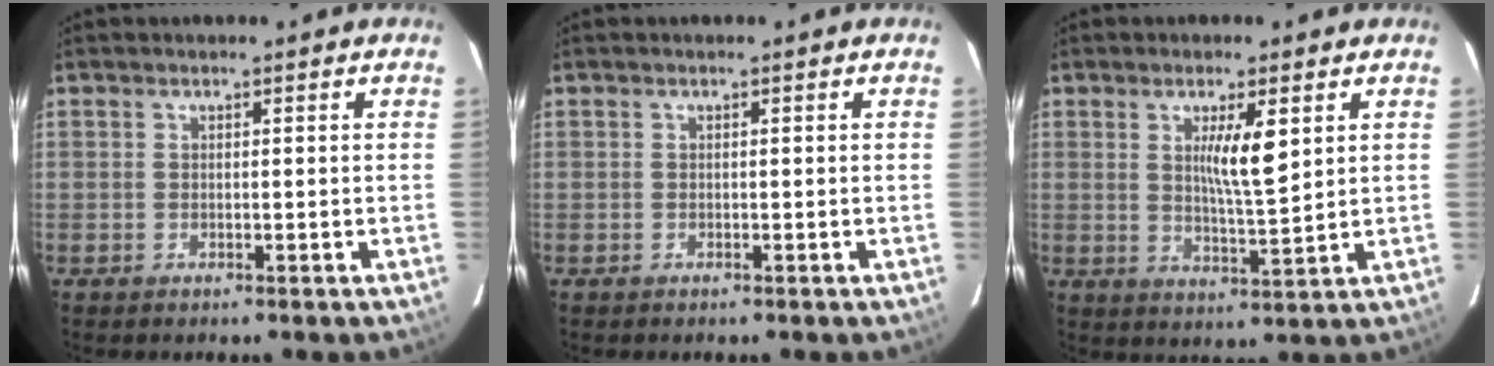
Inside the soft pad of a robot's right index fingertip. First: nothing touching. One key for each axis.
{"total": 0.0}
{"total": 6.8, "fx": 2.2, "fy": 0.9, "fz": 6.4, "tx": -0.110, "ty": -0.006, "tz": 0.039}